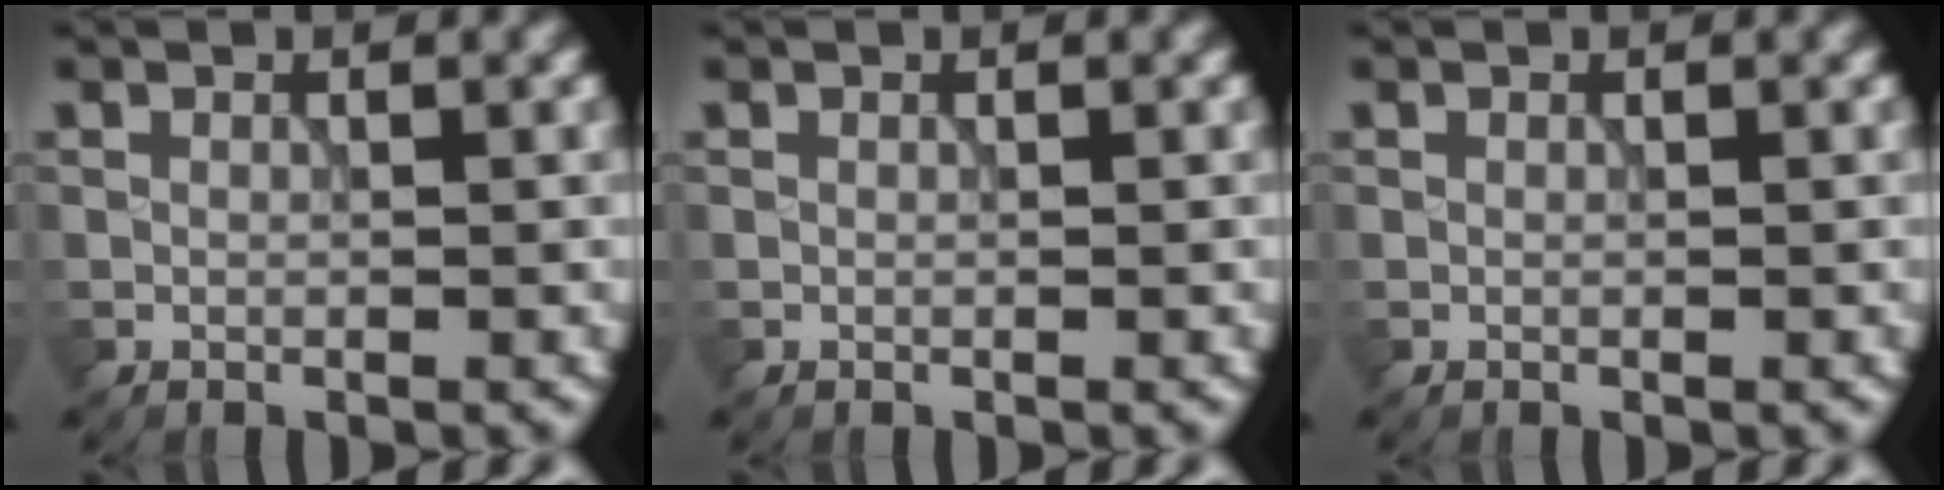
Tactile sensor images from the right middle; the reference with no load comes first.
{"total": 0.0}
{"total": 0.0}